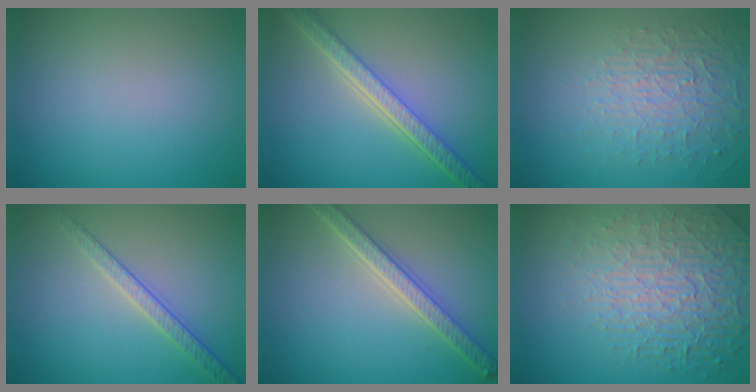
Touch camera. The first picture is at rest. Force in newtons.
{"total": 5.7, "press": 4.4, "slide": 3.6}
{"total": 3.9, "press": 3.0, "slide": 2.6}
{"total": 2.4, "press": 2.0, "slide": 1.4}
{"total": 4.2, "press": 3.6, "slide": 2.2}
{"total": 7.8, "press": 5.5, "slide": 5.6}